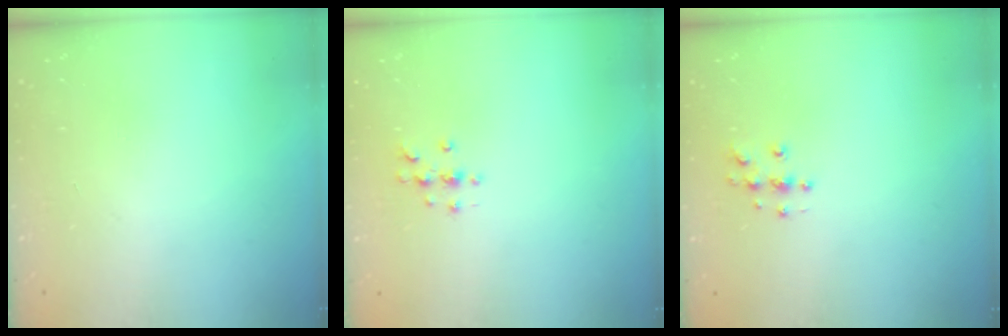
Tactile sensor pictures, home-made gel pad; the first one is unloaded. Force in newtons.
{"total": 3.7, "press": 3.7, "slide": 0.4}
{"total": 4.6, "press": 4.6, "slide": 0.2}